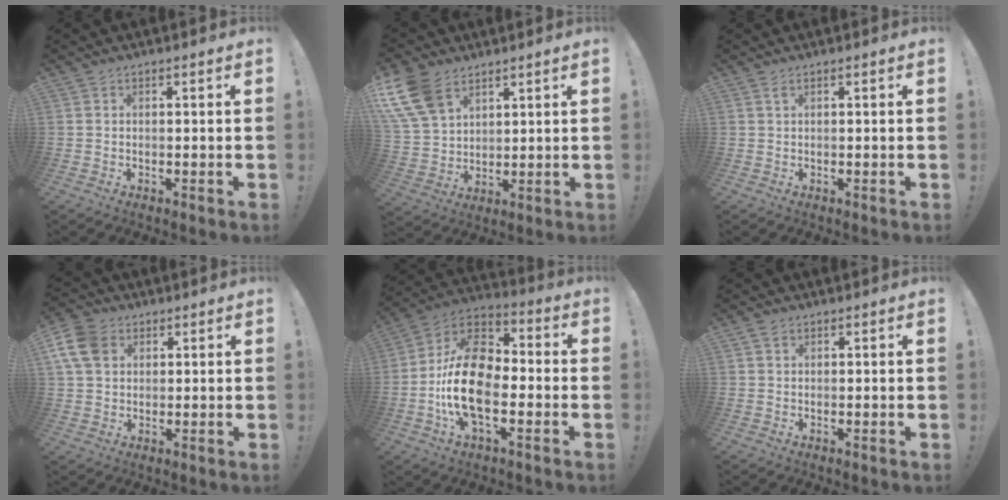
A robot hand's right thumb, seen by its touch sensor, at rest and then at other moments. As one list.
[{"total": 13.2, "force": [7.5, 8.3, 7.0], "torque": [-0.148, -0.032, 0.151]}, {"total": 1.0, "force": [0.5, 0.2, 0.9], "torque": [-0.018, 0.000, 0.008]}, {"total": 10.1, "force": [3.3, 7.7, 5.6], "torque": [-0.125, -0.001, 0.068]}, {"total": 19.5, "force": [-4.3, 11.4, 15.1], "torque": [-0.285, 0.025, -0.066]}, {"total": 1.3, "force": [0.9, 0.8, 0.5], "torque": [-0.011, 0.001, 0.016]}]